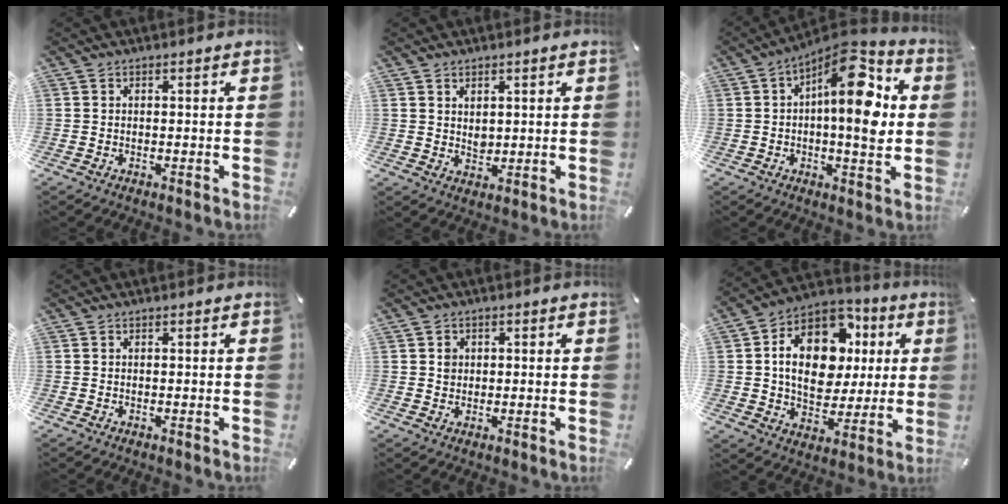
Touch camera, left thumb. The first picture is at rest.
{"total": 2.5, "force": [1.2, 2.1, 0.7], "torque": [0.000, -0.004, 0.020]}
{"total": 16.3, "force": [3.8, 6.8, 14.3], "torque": [-0.190, -0.028, 0.061]}
{"total": 0.0}
{"total": 2.0, "force": [0.3, 1.9, 0.6], "torque": [-0.008, 0.004, 0.000]}
{"total": 18.1, "force": [3.8, 13.3, 11.7], "torque": [-0.207, -0.006, 0.070]}